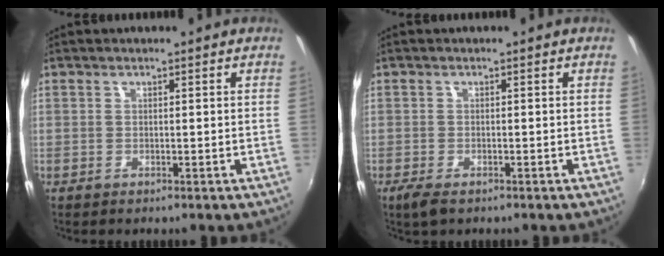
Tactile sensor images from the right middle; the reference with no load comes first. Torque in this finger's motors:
{"motor_torque": [0.66, -0.67, 0.16, 0.04]}